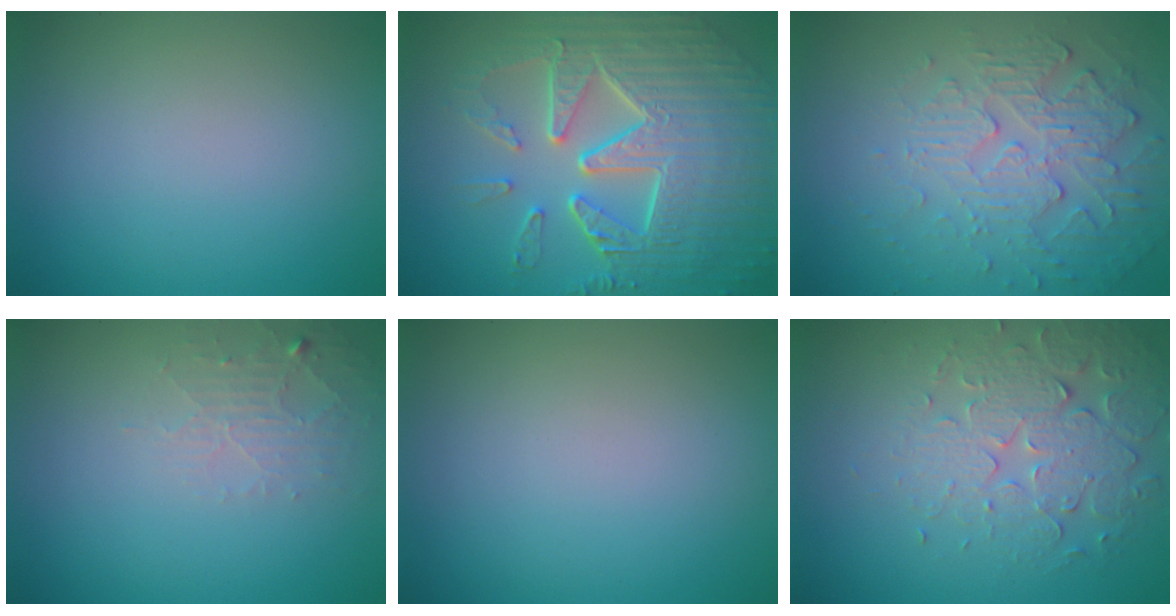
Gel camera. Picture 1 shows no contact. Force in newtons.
{"total": 9.6, "press": 6.3, "slide": 7.2}
{"total": 5.5, "press": 3.4, "slide": 4.3}
{"total": 1.9, "press": 1.9, "slide": 0.3}
{"total": 0.0}
{"total": 4.5, "press": 4.1, "slide": 1.9}